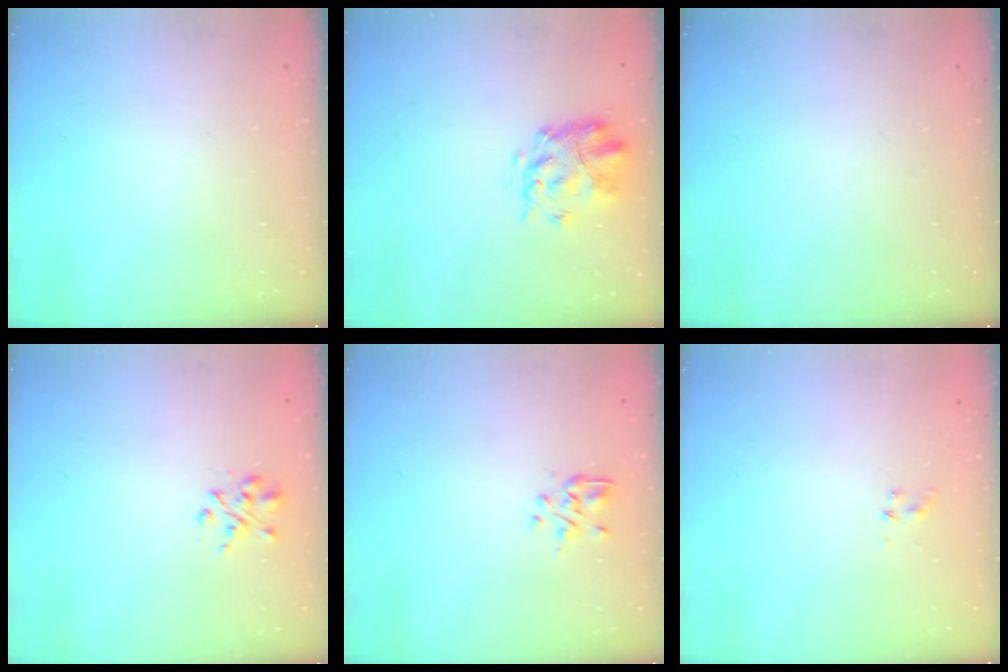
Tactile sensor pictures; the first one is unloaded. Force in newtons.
{"total": 3.8, "press": 3.4, "slide": 1.6}
{"total": 0.0}
{"total": 3.2, "press": 3.1, "slide": 0.8}
{"total": 2.5, "press": 2.3, "slide": 1.0}
{"total": 1.0, "press": 0.9, "slide": 0.4}